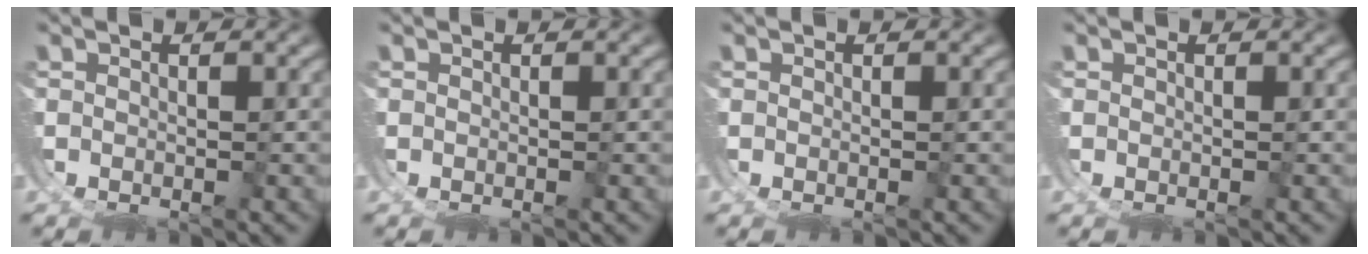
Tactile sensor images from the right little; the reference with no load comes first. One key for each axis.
{"total": 0.0}
{"total": 0.0}
{"total": 0.0}